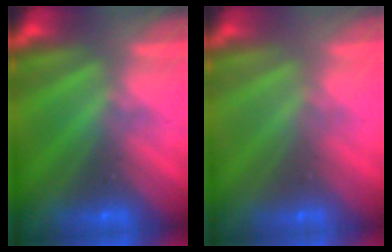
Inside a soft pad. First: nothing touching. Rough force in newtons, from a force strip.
{"total": 3.5}